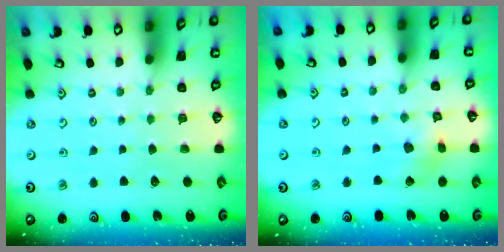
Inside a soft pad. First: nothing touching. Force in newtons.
{"total": 6.2, "press": 6.1, "slide": 0.8}